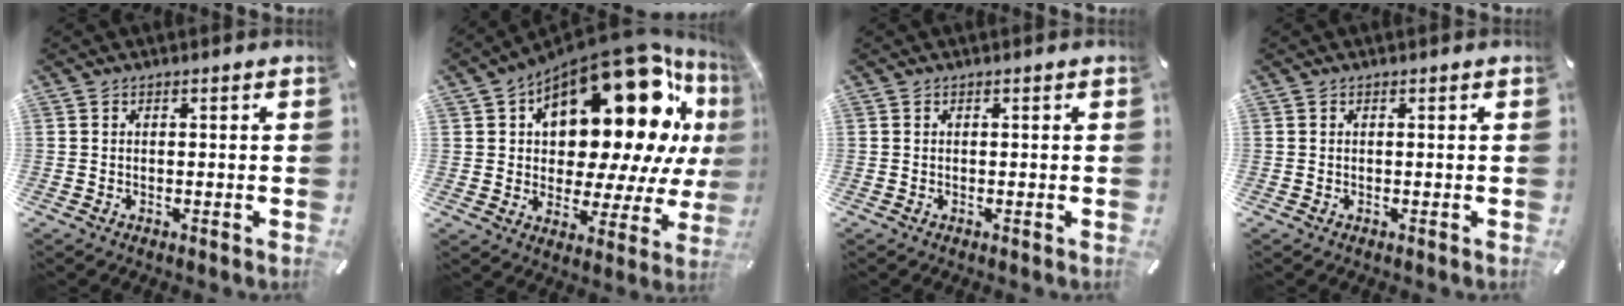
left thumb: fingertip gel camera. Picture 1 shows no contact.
{"total": 24.9, "force": [13.0, 11.9, 17.6], "torque": [-0.257, -0.108, 0.216]}
{"total": 0.0}
{"total": 0.0}